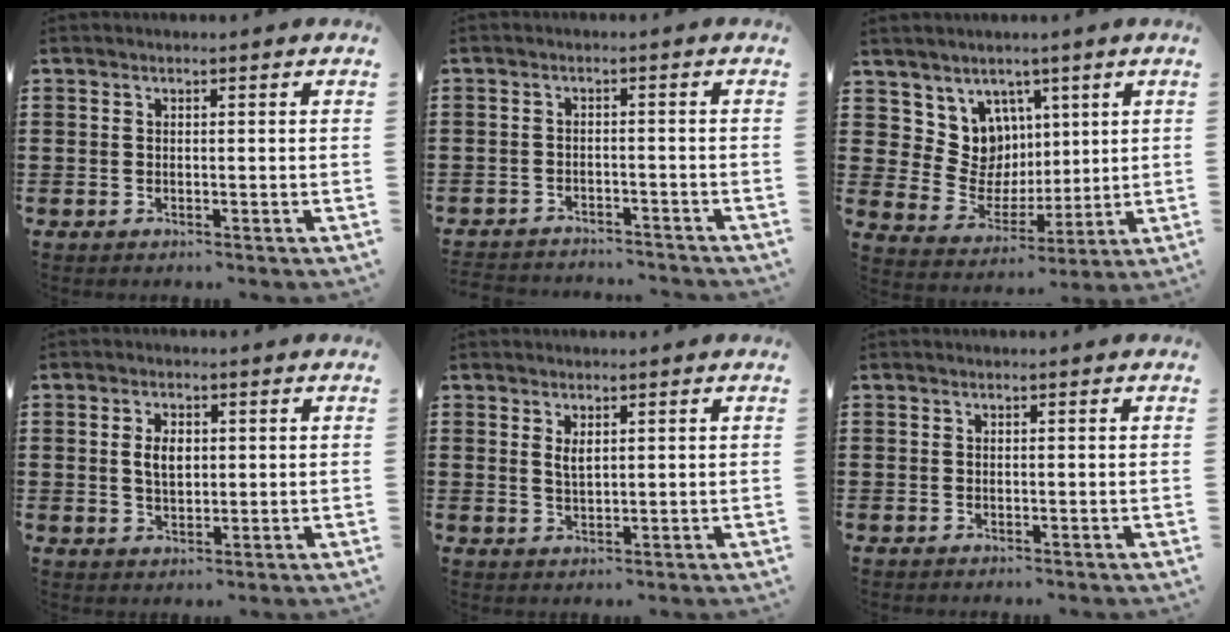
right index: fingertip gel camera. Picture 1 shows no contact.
{"total": 2.7, "force": [-2.7, 0.0, -0.1], "torque": [-0.005, -0.003, -0.058]}
{"total": 8.5, "force": [3.2, 7.7, 1.9], "torque": [-0.064, -0.023, 0.065]}
{"total": 3.6, "force": [0.3, 2.0, 3.0], "torque": [-0.055, 0.003, 0.002]}
{"total": 1.8, "force": [0.8, 0.7, 1.5], "torque": [-0.033, 0.000, 0.014]}
{"total": 0.0}